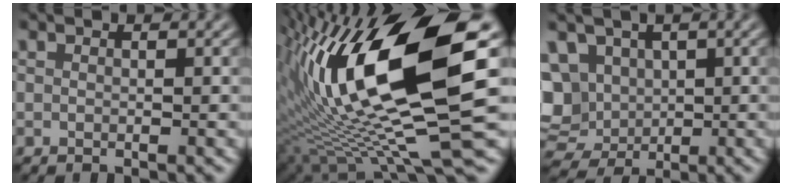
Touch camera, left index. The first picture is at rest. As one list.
[{"total": 17.0, "force": [2.6, 4.6, 16.2], "torque": [-0.301, -0.005, 0.050]}, {"total": 9.4, "force": [1.4, 7.6, 5.4], "torque": [-0.100, 0.010, 0.007]}]